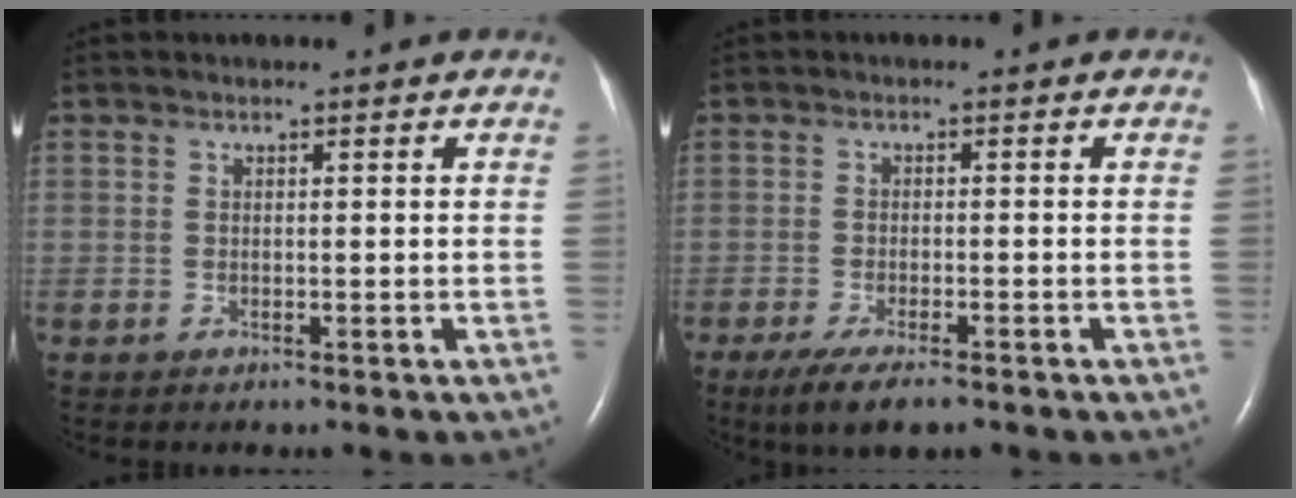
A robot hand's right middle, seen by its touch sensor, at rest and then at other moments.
{"total": 6.6, "force": [-4.7, 1.5, 4.4], "torque": [-0.076, -0.016, -0.072]}